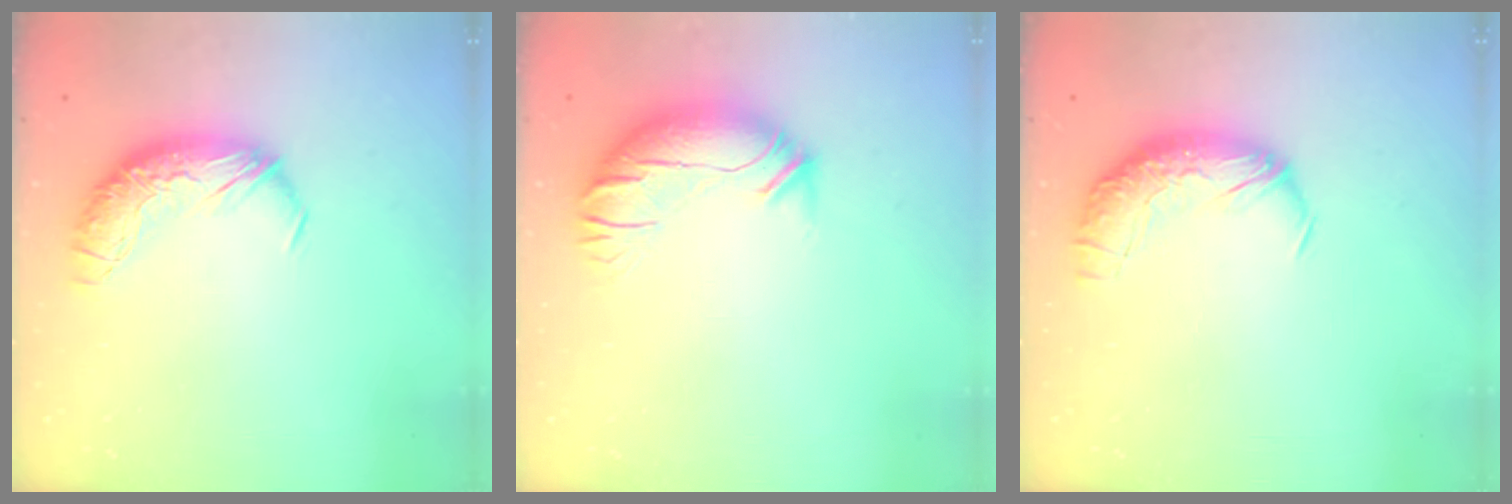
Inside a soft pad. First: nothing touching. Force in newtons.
{"total": 2.6, "press": 0.9, "slide": 2.5}
{"total": 2.5, "press": 1.2, "slide": 2.2}